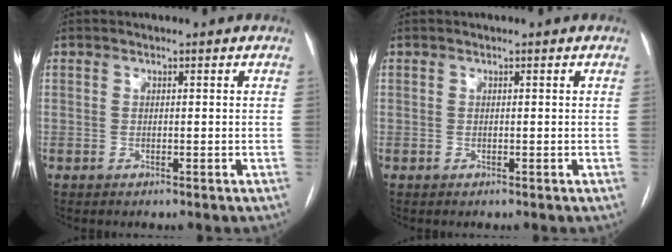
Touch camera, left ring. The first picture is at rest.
{"total": 0.0}